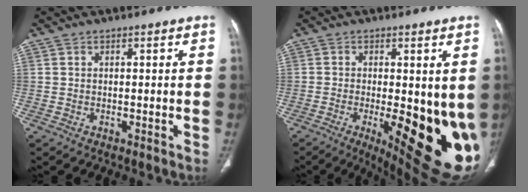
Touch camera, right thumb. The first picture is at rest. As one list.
[{"total": 19.5, "force": [-3.7, 6.8, 17.9], "torque": [-0.186, -0.027, -0.027]}]